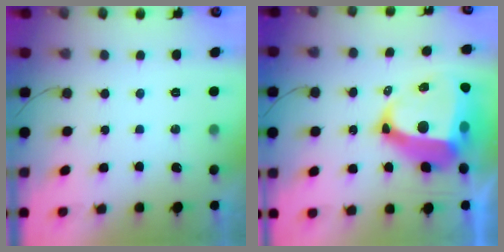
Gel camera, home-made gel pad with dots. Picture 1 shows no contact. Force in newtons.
{"total": 18.4, "press": 18.3, "slide": 2.1}